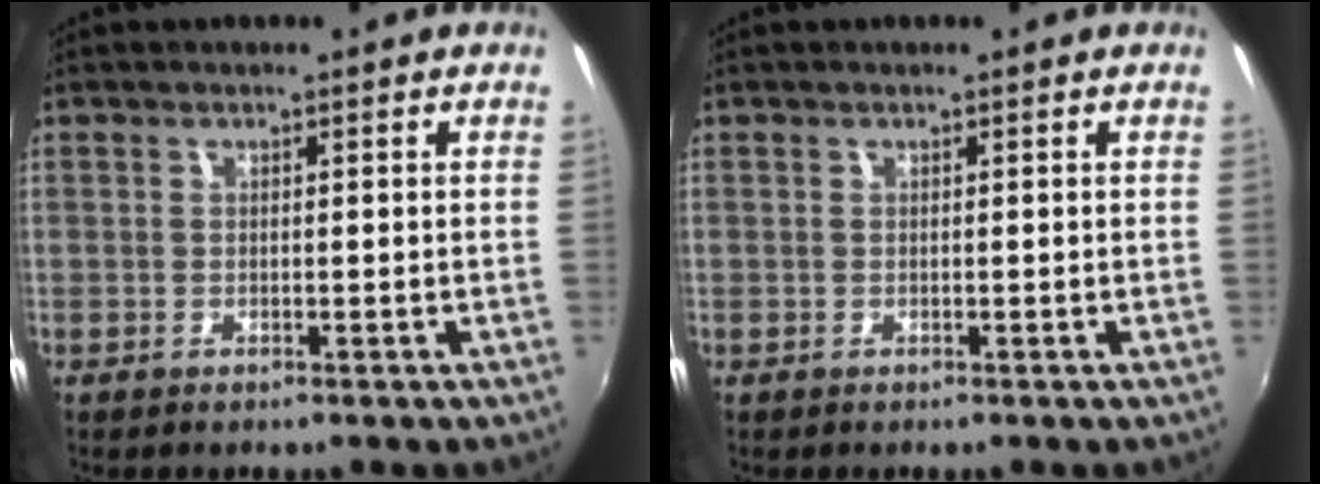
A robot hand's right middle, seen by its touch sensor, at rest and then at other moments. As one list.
[{"total": 0.0}]